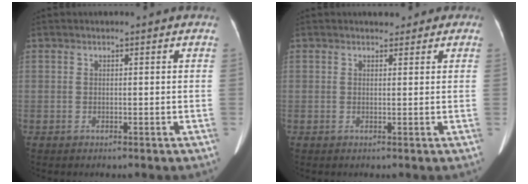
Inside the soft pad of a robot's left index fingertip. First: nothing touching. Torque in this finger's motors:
{"motor_torque": [0.10, -0.35, -0.19, -0.05]}